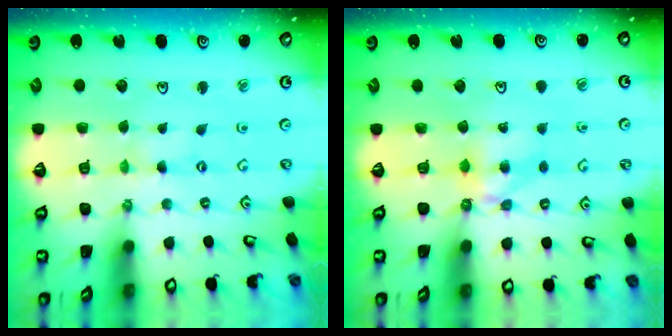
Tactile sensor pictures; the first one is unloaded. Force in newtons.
{"total": 5.9, "press": 5.9, "slide": 0.2}